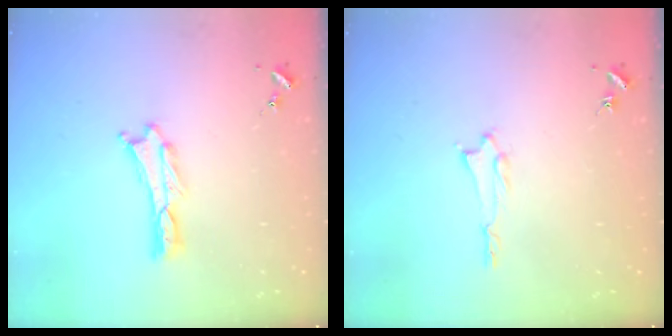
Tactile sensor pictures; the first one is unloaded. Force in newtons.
{"total": 1.2, "press": 1.2, "slide": 0.1}